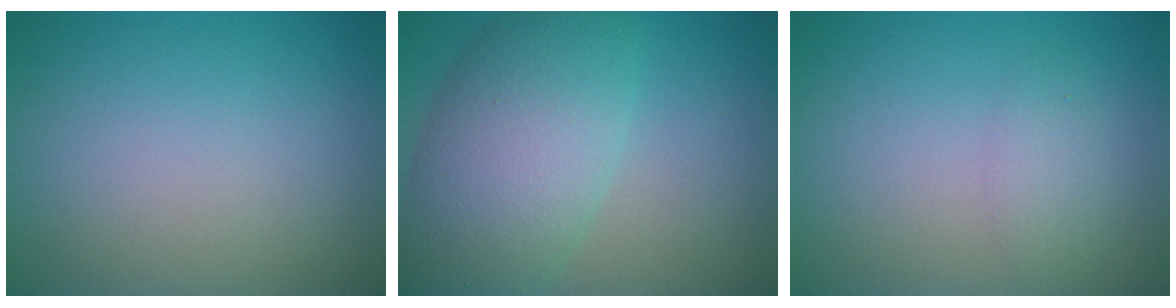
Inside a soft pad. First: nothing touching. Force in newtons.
{"total": 8.7, "press": 8.7, "slide": 0.2}
{"total": 1.7, "press": 1.7, "slide": 0.0}